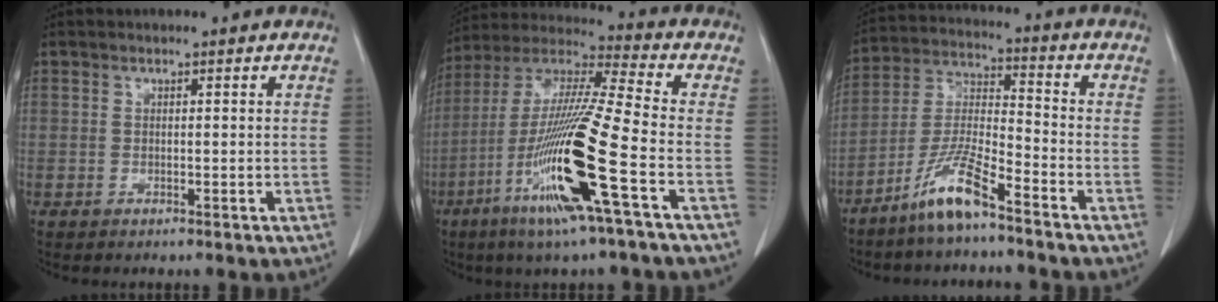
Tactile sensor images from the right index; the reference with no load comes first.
{"total": 19.2, "force": [-7.1, -0.5, 17.9], "torque": [-0.378, -0.030, -0.145]}
{"total": 9.5, "force": [-6.8, 0.9, 6.6], "torque": [-0.147, -0.015, -0.138]}